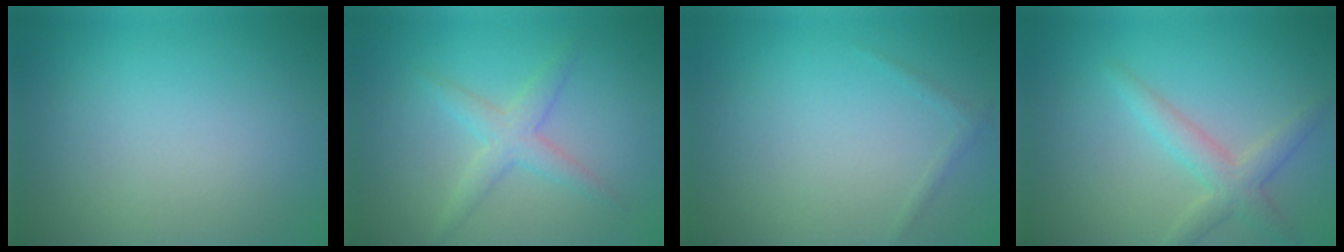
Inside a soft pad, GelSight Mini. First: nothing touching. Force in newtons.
{"total": 2.5, "press": 2.5, "slide": 0.0}
{"total": 0.6, "press": 0.6, "slide": 0.1}
{"total": 2.8, "press": 2.8, "slide": 0.1}